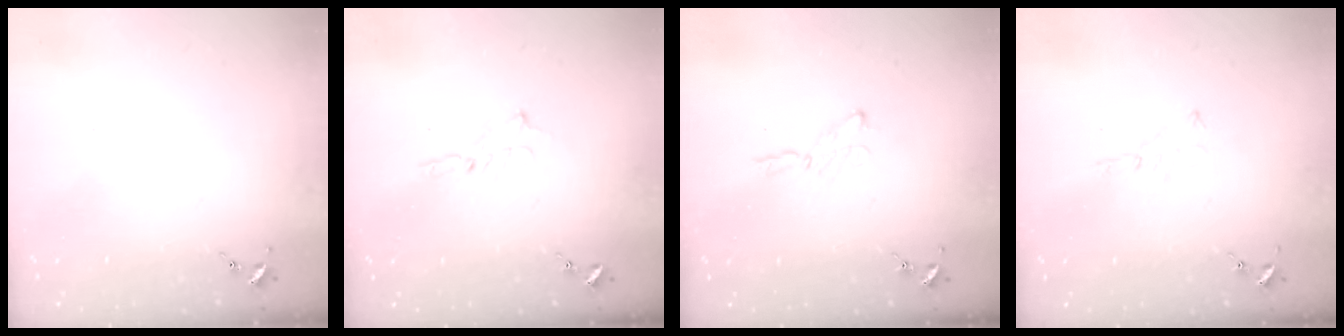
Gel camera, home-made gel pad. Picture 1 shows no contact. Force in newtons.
{"total": 3.5, "press": 3.5, "slide": 0.1}
{"total": 3.9, "press": 3.8, "slide": 0.4}
{"total": 3.5, "press": 3.5, "slide": 0.4}